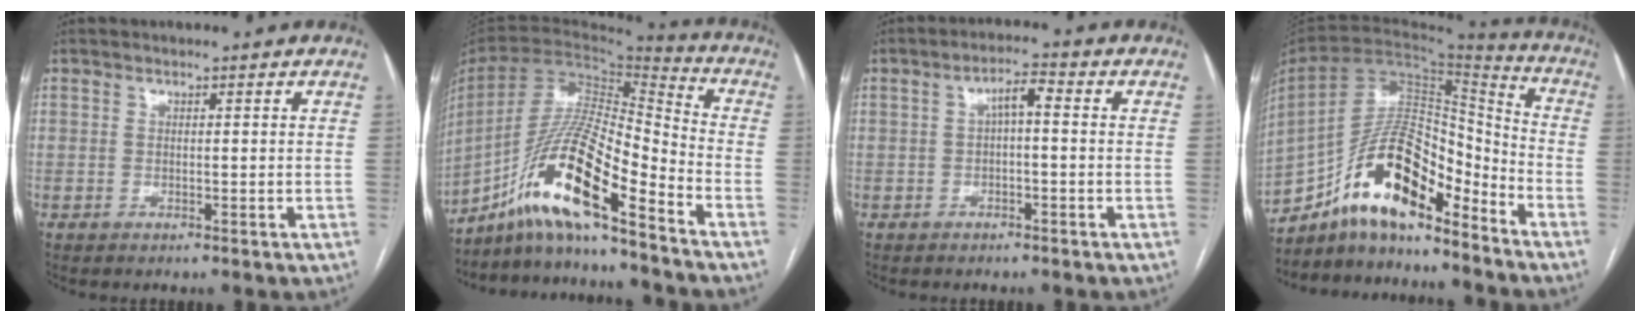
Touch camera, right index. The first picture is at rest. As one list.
[{"total": 16.5, "force": [-11.0, 1.2, 12.3], "torque": [-0.236, 0.004, -0.202]}, {"total": 2.7, "force": [-0.1, 0.9, 2.6], "torque": [-0.043, 0.014, -0.001]}, {"total": 16.4, "force": [-12.1, 5.0, 9.8], "torque": [-0.180, 0.037, -0.214]}]